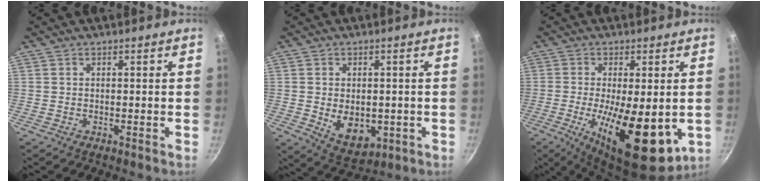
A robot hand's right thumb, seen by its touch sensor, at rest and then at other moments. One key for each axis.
{"total": 8.7, "fx": -1.2, "fy": 5.9, "fz": 6.3, "tx": -0.074, "ty": -0.010, "tz": 0.001}
{"total": 17.2, "fx": -3.3, "fy": 6.6, "fz": 15.5, "tx": -0.238, "ty": -0.012, "tz": -0.042}